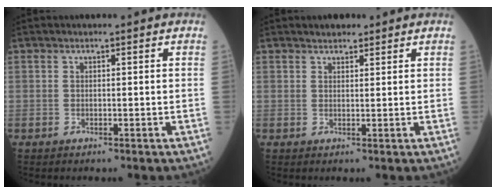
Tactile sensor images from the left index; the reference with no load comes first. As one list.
[{"total": 2.1, "force": [1.8, 1.0, 0.6], "torque": [-0.014, 0.009, 0.026]}]